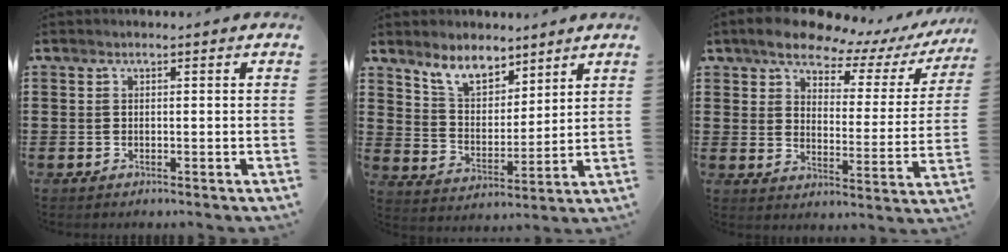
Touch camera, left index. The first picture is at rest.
{"total": 7.1, "force": [6.1, 2.8, 2.4], "torque": [-0.063, -0.016, 0.113]}
{"total": 7.0, "force": [6.2, 2.0, 2.6], "torque": [-0.070, -0.036, 0.104]}